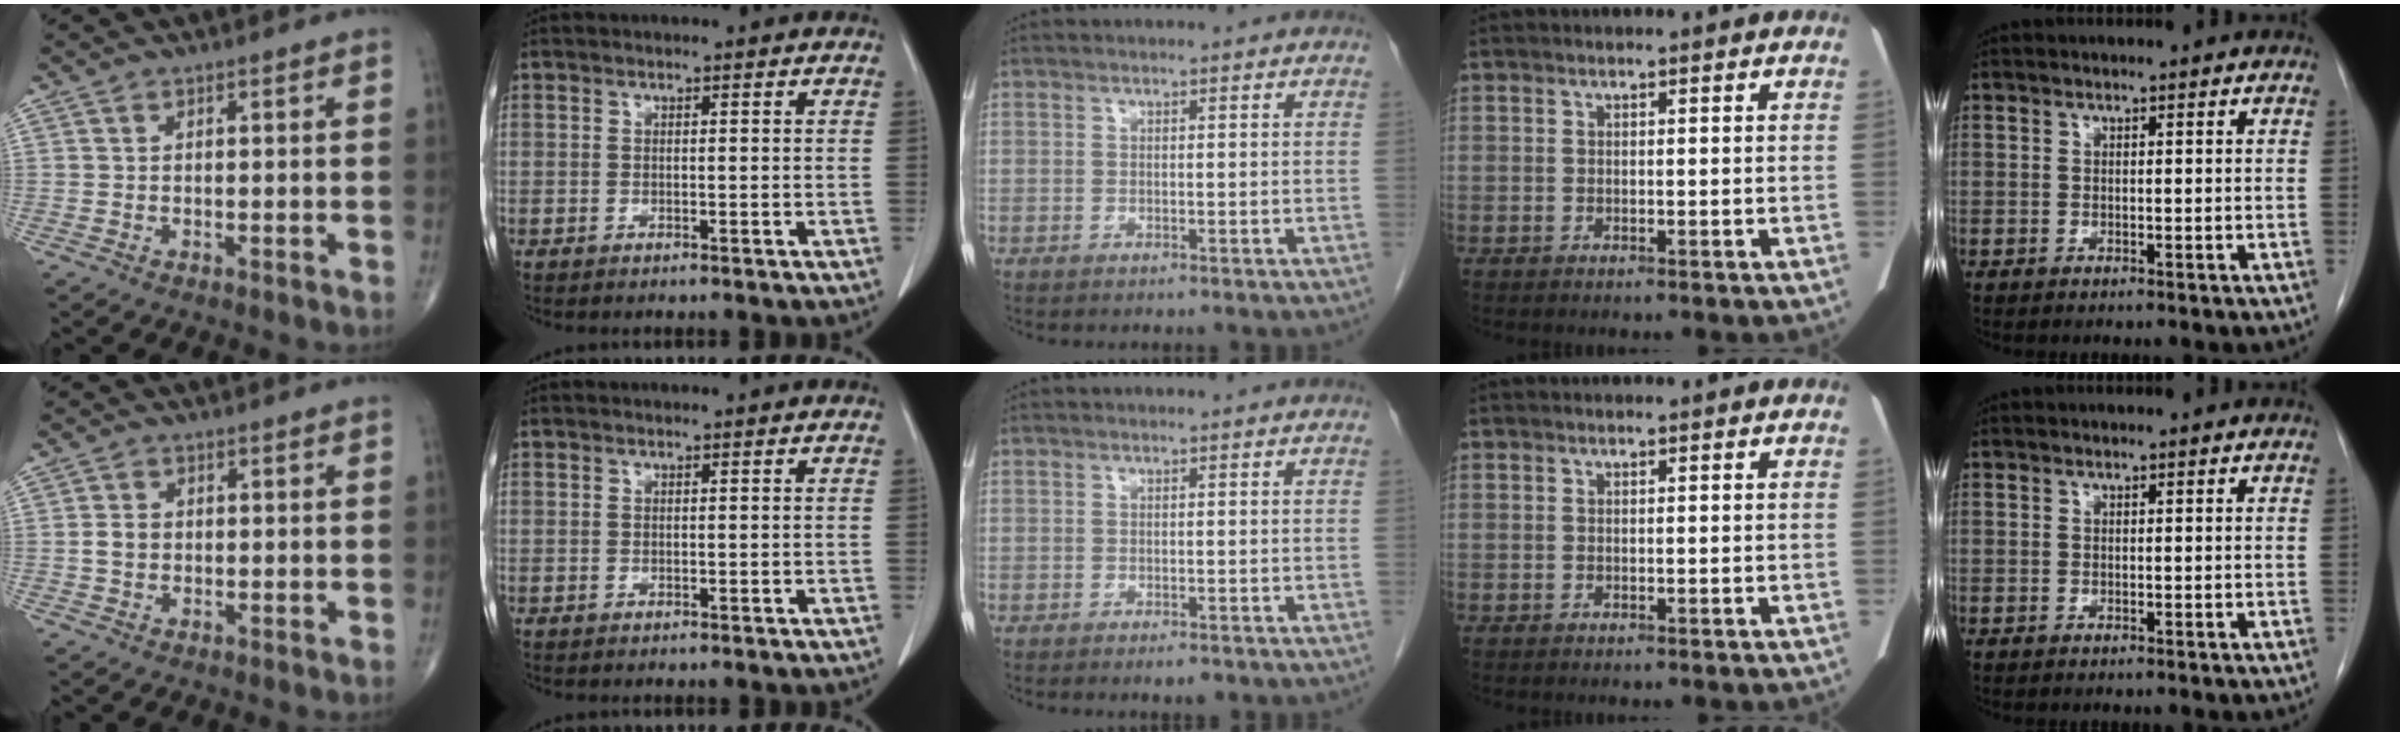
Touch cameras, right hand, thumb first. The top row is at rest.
{"thumb": {"total": 2.6, "force": [-0.2, 2.1, 1.6], "torque": [-0.027, 0.007, -0.006]}, "middle": {"total": 1.4, "force": [-0.9, 0.6, 0.9], "torque": [-0.012, -0.001, -0.007]}}